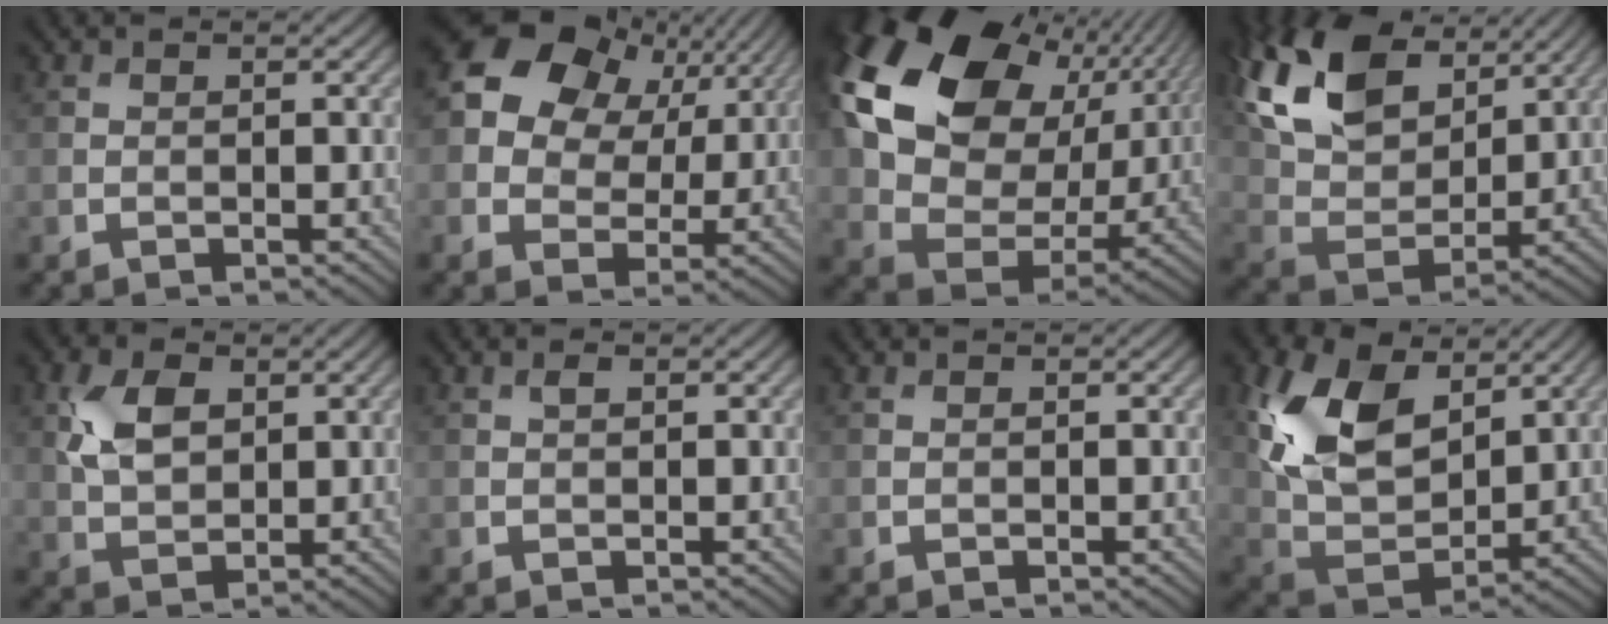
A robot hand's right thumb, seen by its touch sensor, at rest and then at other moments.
{"total": 12.4, "force": [4.9, 9.1, 6.9], "torque": [-0.151, 0.023, 0.081]}
{"total": 21.4, "force": [7.6, 14.4, 13.9], "torque": [-0.322, 0.022, 0.149]}
{"total": 14.8, "force": [8.0, 8.6, 9.0], "torque": [-0.219, 0.026, 0.144]}
{"total": 6.0, "force": [1.9, 3.8, 4.2], "torque": [-0.099, 0.006, 0.035]}
{"total": 0.8, "force": [0.4, 0.4, 0.6], "torque": [-0.012, 0.000, 0.006]}
{"total": 0.0}
{"total": 13.3, "force": [5.3, 8.1, 9.2], "torque": [-0.205, 0.008, 0.102]}